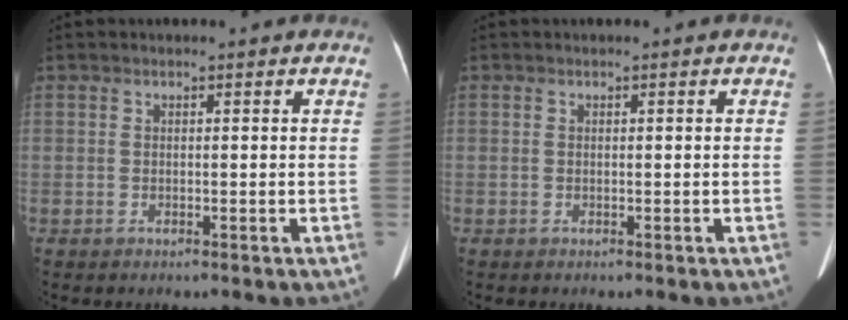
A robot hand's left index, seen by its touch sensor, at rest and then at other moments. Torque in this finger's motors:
{"motor_torque": [-0.33, 0.06, -0.03, -0.02]}